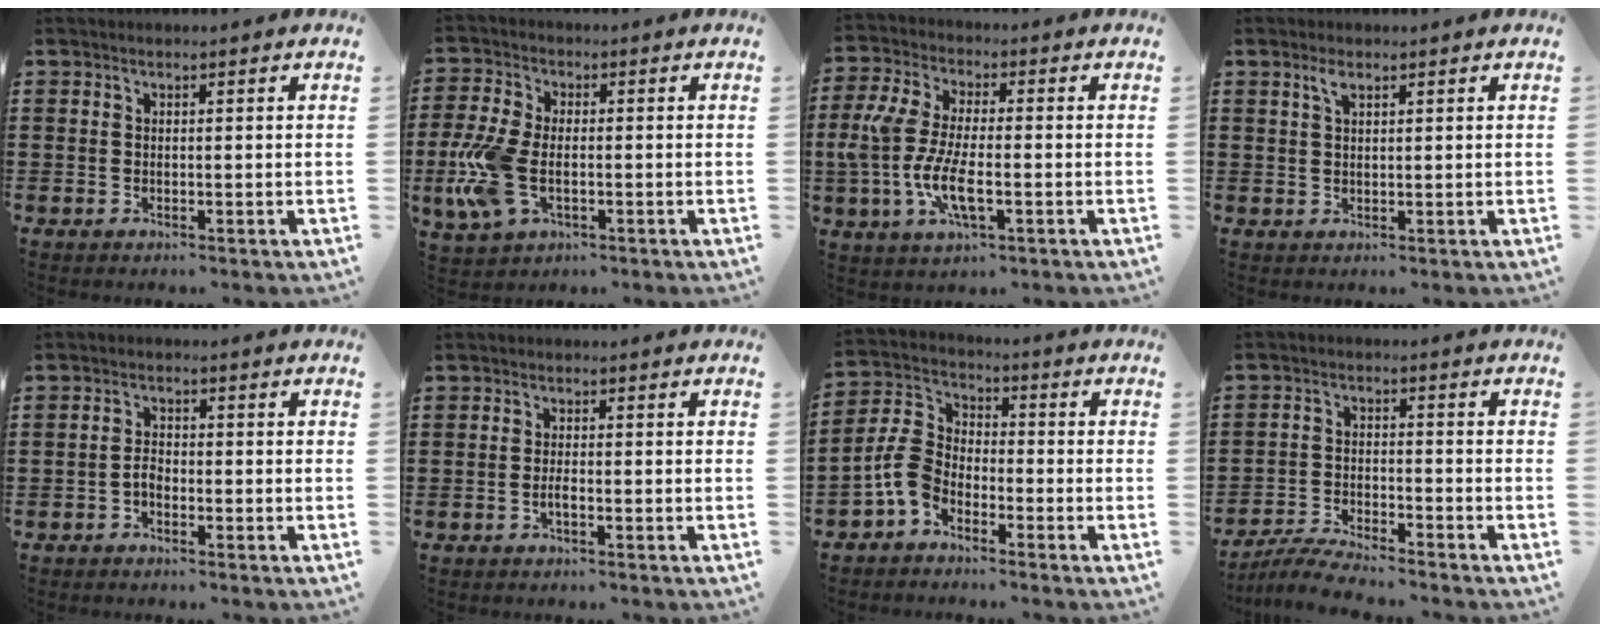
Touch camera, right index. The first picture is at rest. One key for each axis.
{"total": 9.2, "fx": -2.1, "fy": 4.9, "fz": 7.5, "tx": -0.181, "ty": -0.008, "tz": -0.040}
{"total": 8.9, "fx": -2.2, "fy": 3.9, "fz": 7.8, "tx": -0.198, "ty": -0.016, "tz": -0.050}
{"total": 2.0, "fx": 1.1, "fy": 0.7, "fz": 1.5, "tx": -0.034, "ty": 0.003, "tz": 0.019}
{"total": 2.2, "fx": -1.1, "fy": 1.2, "fz": 1.5, "tx": -0.039, "ty": 0.001, "tz": -0.025}
{"total": 1.4, "fx": -0.7, "fy": 0.3, "fz": 1.2, "tx": -0.023, "ty": 0.001, "tz": -0.011}
{"total": 6.9, "fx": -3.3, "fy": 4.5, "fz": 4.1, "tx": -0.120, "ty": 0.003, "tz": -0.073}
{"total": 4.8, "fx": -4.7, "fy": 0.0, "fz": 1.1, "tx": -0.027, "ty": -0.003, "tz": -0.096}